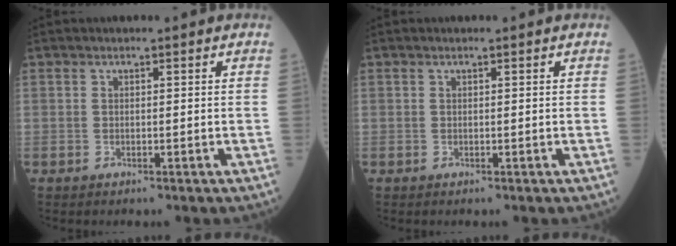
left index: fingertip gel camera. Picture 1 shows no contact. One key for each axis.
{"total": 0.0}